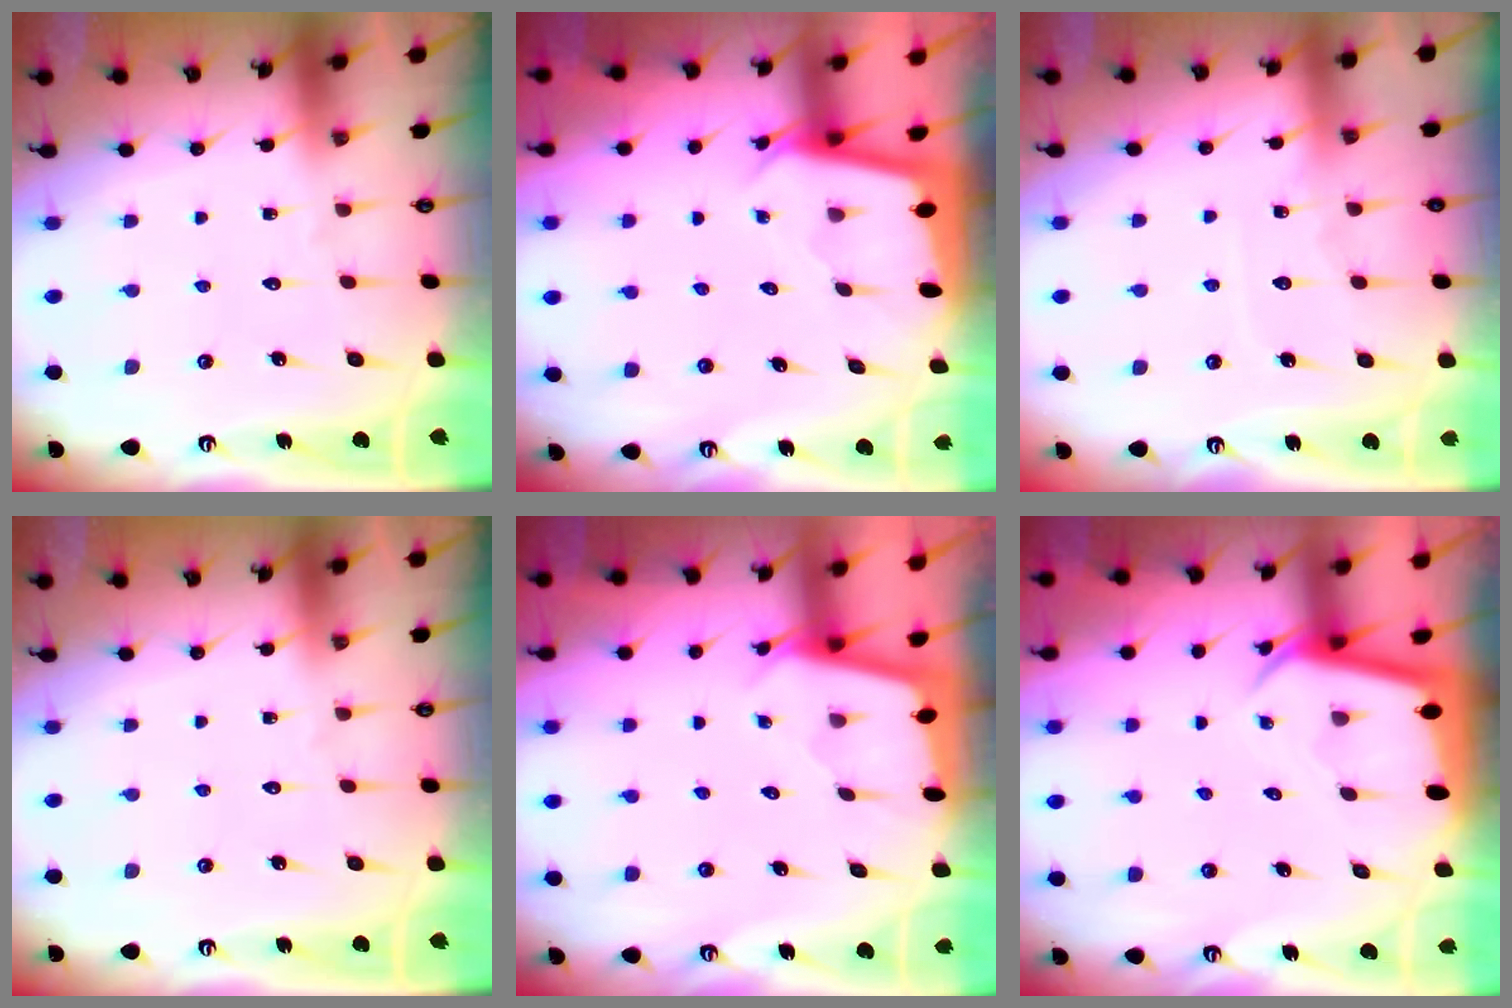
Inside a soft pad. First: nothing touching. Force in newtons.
{"total": 2.1, "press": 2.1, "slide": 0.1}
{"total": 5.7, "press": 5.7, "slide": 0.8}
{"total": 0.0}
{"total": 1.8, "press": 1.8, "slide": 0.2}
{"total": 2.8, "press": 2.8, "slide": 0.3}